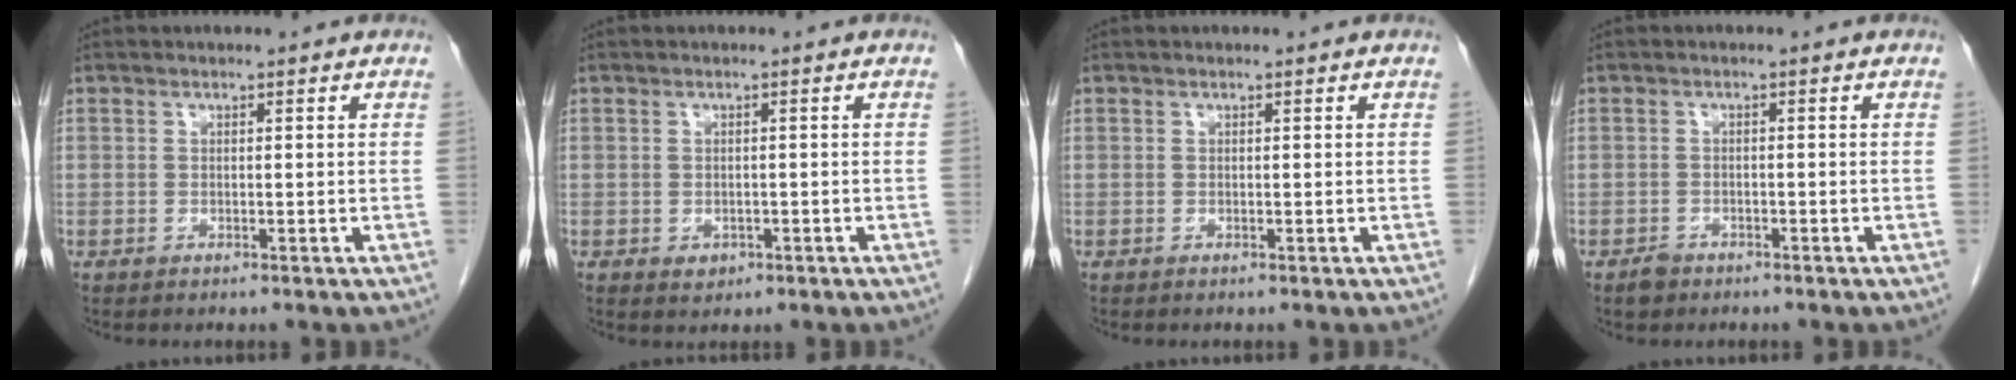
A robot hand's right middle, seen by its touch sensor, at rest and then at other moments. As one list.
[{"total": 1.6, "force": [-0.6, 1.2, 0.8], "torque": [-0.013, 0.001, -0.001]}, {"total": 0.0}, {"total": 1.8, "force": [-1.4, 1.1, 0.4], "torque": [-0.012, 0.002, -0.021]}]